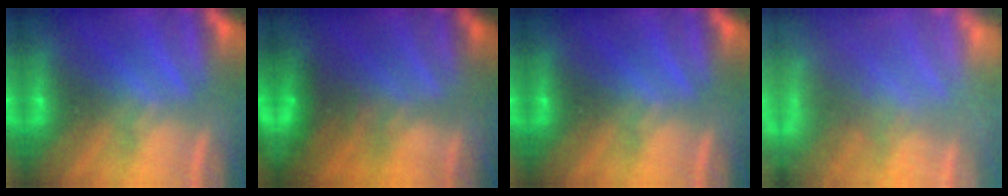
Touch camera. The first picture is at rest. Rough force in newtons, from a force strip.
{"total": 3.8}
{"total": 0.0}
{"total": 5.8}